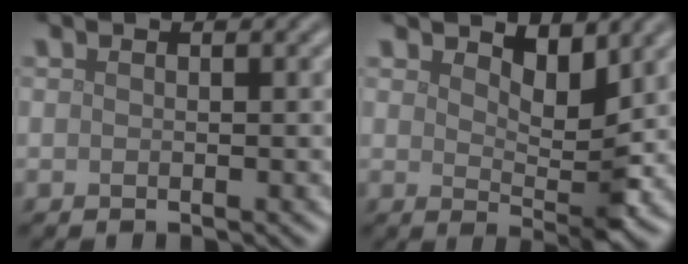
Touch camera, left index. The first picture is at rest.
{"total": 3.5, "force": [2.2, 1.2, 2.4], "torque": [-0.043, -0.009, 0.034]}